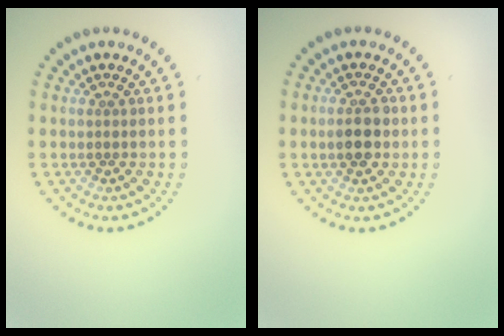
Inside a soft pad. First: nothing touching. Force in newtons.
{"total": 2.5, "press": 2.5, "slide": 0.2}